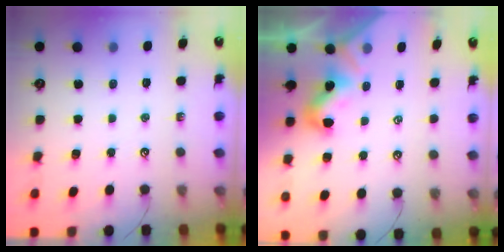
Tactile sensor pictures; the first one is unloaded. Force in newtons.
{"total": 1.9, "press": 1.9, "slide": 0.4}